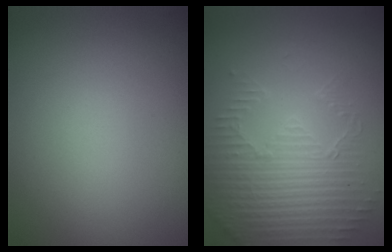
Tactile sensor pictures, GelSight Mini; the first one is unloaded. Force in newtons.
{"total": 3.8, "press": 3.7, "slide": 1.0}